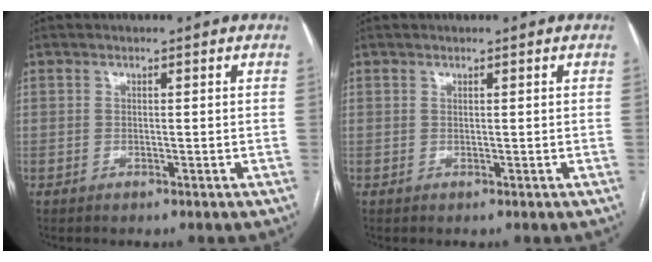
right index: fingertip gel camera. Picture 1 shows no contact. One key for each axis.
{"total": 0.0}